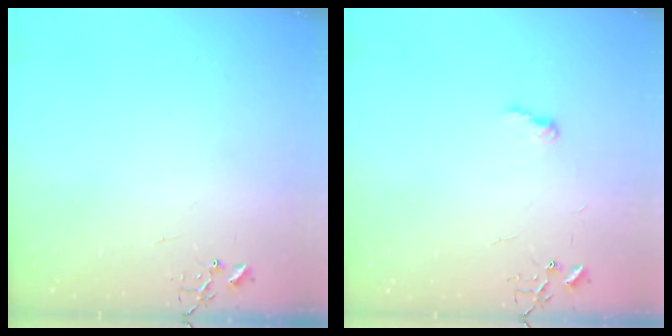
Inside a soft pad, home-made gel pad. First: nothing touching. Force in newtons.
{"total": 5.0, "press": 4.9, "slide": 0.7}